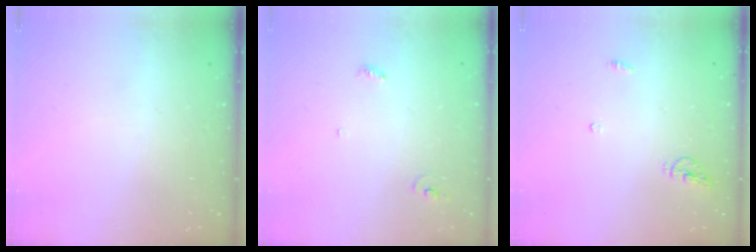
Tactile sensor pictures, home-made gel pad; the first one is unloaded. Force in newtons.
{"total": 3.6, "press": 3.6, "slide": 0.2}
{"total": 5.4, "press": 5.4, "slide": 0.5}